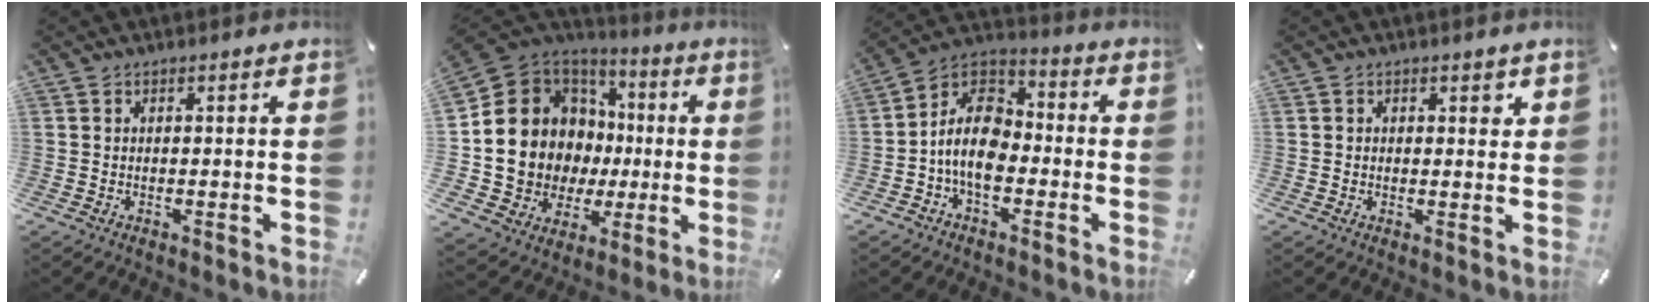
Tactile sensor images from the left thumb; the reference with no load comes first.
{"total": 13.5, "force": [0.5, 13.0, 3.7], "torque": [-0.087, -0.043, 0.039]}
{"total": 11.8, "force": [-3.8, 7.8, 8.0], "torque": [-0.178, 0.018, -0.074]}
{"total": 1.8, "force": [0.7, 1.3, 1.1], "torque": [0.001, -0.004, 0.006]}